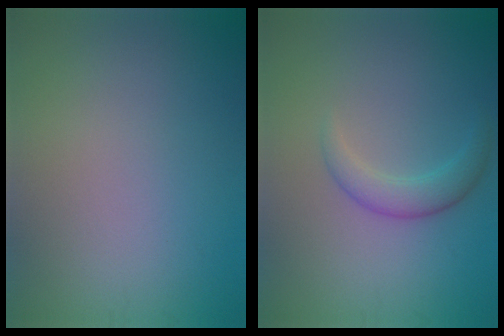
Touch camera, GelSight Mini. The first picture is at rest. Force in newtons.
{"total": 2.5, "press": 2.5, "slide": 0.1}